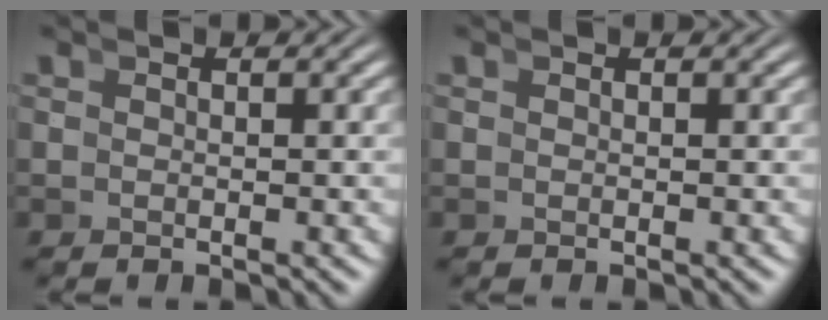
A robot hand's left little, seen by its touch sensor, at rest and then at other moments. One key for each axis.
{"total": 0.0}